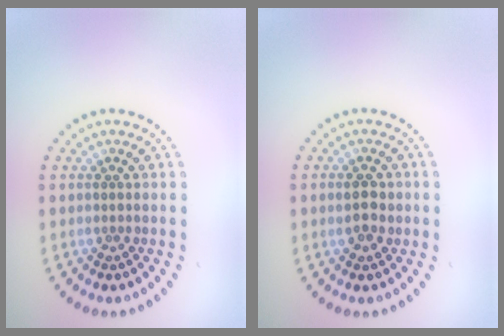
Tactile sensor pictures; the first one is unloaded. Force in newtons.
{"total": 2.3, "press": 2.3, "slide": 0.2}